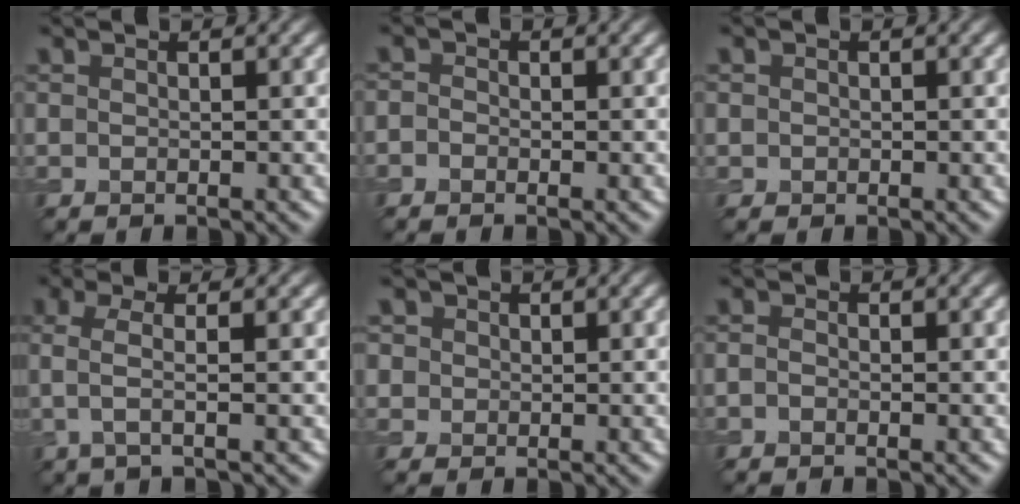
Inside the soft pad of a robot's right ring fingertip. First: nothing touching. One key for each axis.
{"total": 1.0, "fx": -0.4, "fy": 0.8, "fz": 0.3, "tx": -0.002, "ty": -0.001, "tz": -0.018}
{"total": 0.7, "fx": 0.0, "fy": 0.7, "fz": 0.1, "tx": 0.006, "ty": -0.002, "tz": -0.003}
{"total": 2.9, "fx": 0.1, "fy": 0.8, "fz": 2.8, "tx": -0.056, "ty": 0.004, "tz": -0.002}
{"total": 3.6, "fx": 1.6, "fy": 3.0, "fz": 1.4, "tx": -0.025, "ty": 0.014, "tz": 0.011}
{"total": 0.7, "fx": -0.4, "fy": 0.5, "fz": 0.3, "tx": -0.006, "ty": -0.001, "tz": -0.010}